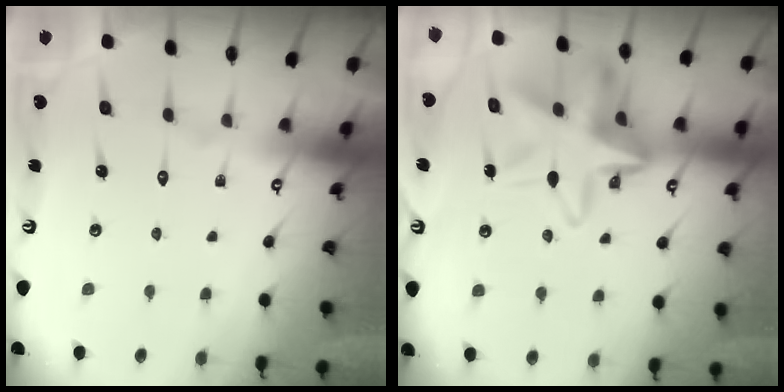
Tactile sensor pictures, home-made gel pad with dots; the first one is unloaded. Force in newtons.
{"total": 15.4, "press": 15.2, "slide": 2.1}